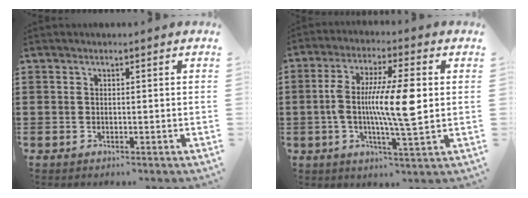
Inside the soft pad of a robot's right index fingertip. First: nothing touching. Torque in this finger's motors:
{"motor_torque": [2.06, -0.08, 0.90, 0.21]}